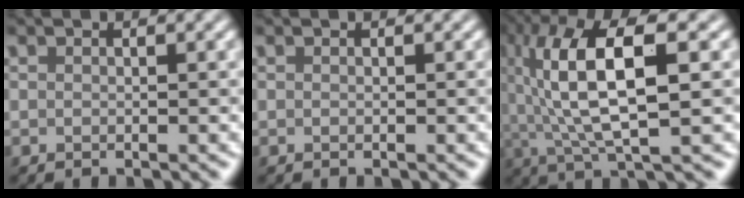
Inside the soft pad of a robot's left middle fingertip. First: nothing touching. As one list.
[{"total": 0.0}, {"total": 10.2, "force": [1.8, 3.0, 9.6], "torque": [-0.182, 0.010, 0.035]}]